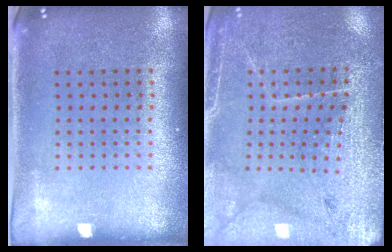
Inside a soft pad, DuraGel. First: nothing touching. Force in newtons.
{"total": 3.0, "press": 2.9, "slide": 0.4}